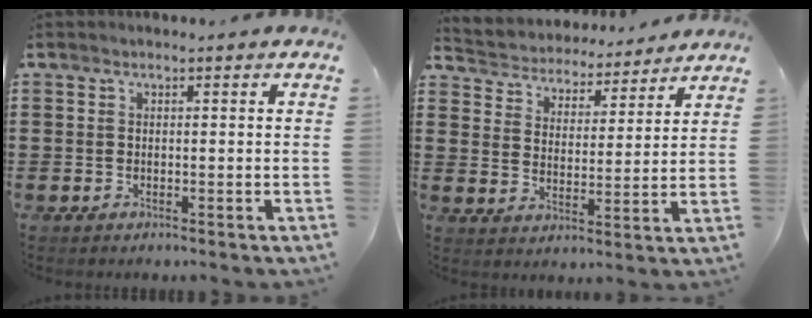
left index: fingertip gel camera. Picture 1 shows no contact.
{"total": 4.4, "force": [4.3, 0.4, -0.4], "torque": [-0.020, -0.035, 0.070]}